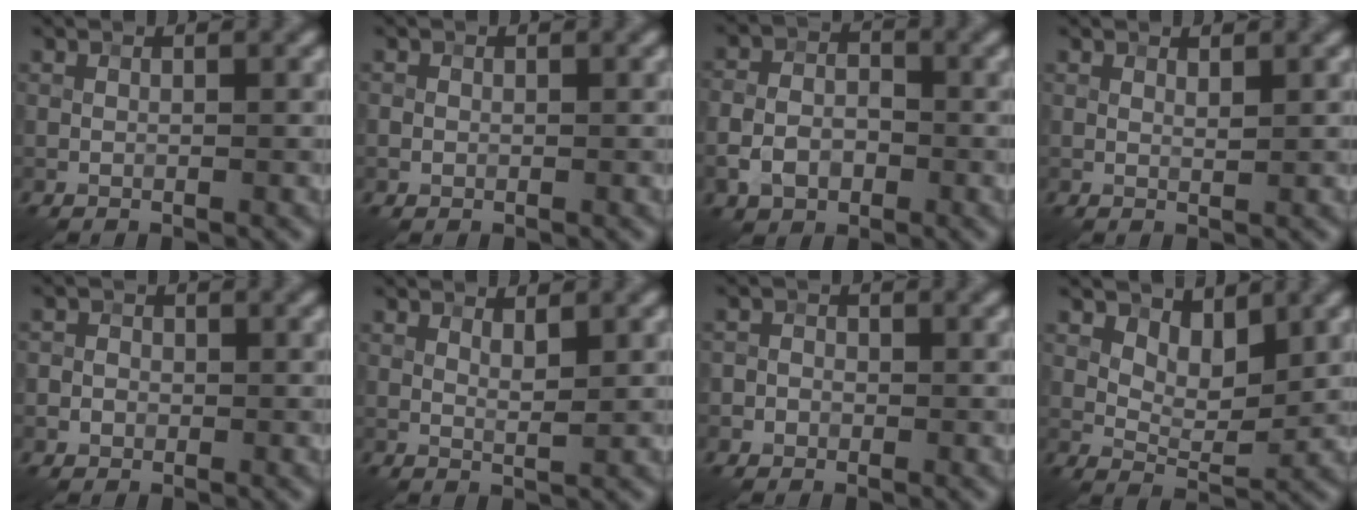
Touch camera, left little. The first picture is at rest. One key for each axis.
{"total": 0.7, "fx": -0.1, "fy": 0.6, "fz": 0.1, "tx": 0.002, "ty": -0.003, "tz": -0.002}
{"total": 3.9, "fx": -1.7, "fy": 2.9, "fz": 2.1, "tx": -0.039, "ty": -0.001, "tz": -0.033}
{"total": 0.6, "fx": 0.5, "fy": 0.1, "fz": 0.4, "tx": -0.010, "ty": -0.003, "tz": 0.009}
{"total": 1.9, "fx": -0.4, "fy": 1.7, "fz": 0.5, "tx": 0.005, "ty": 0.008, "tz": -0.017}
{"total": 1.3, "fx": 0.8, "fy": 0.3, "fz": 1.0, "tx": -0.021, "ty": -0.003, "tz": 0.013}
{"total": 1.7, "fx": -0.5, "fy": 1.5, "fz": 0.4, "tx": 0.009, "ty": 0.009, "tz": -0.017}
{"total": 3.3, "fx": 2.1, "fy": 1.6, "fz": 2.0, "tx": -0.036, "ty": -0.013, "tz": 0.035}